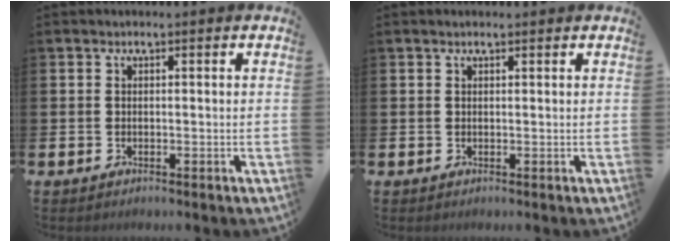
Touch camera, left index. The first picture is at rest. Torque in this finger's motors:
{"motor_torque": [0.89, -1.25, 0.08, 0.03]}